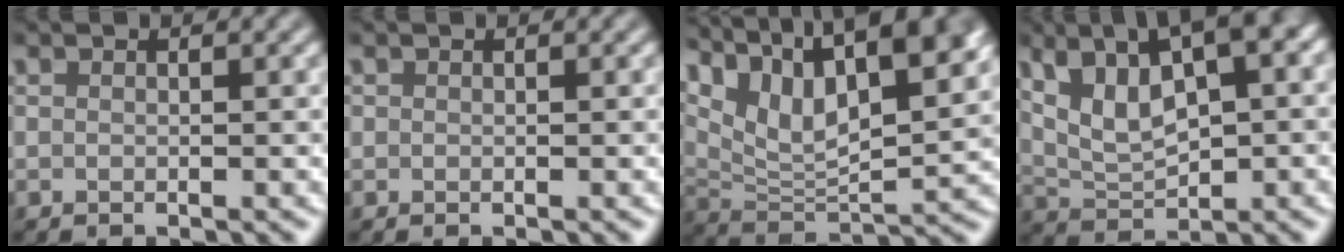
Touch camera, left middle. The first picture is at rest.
{"total": 0.0}
{"total": 12.6, "force": [7.3, 5.0, 9.0], "torque": [-0.139, 0.013, 0.116]}
{"total": 8.3, "force": [3.4, 3.1, 6.9], "torque": [-0.126, 0.015, 0.060]}